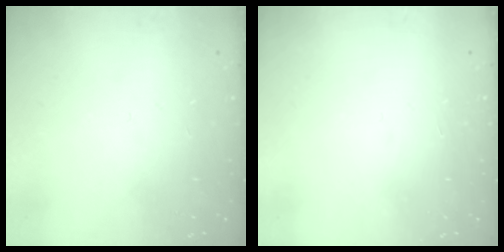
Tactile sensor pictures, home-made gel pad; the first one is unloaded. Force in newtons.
{"total": 1.5, "press": 1.5, "slide": 0.1}